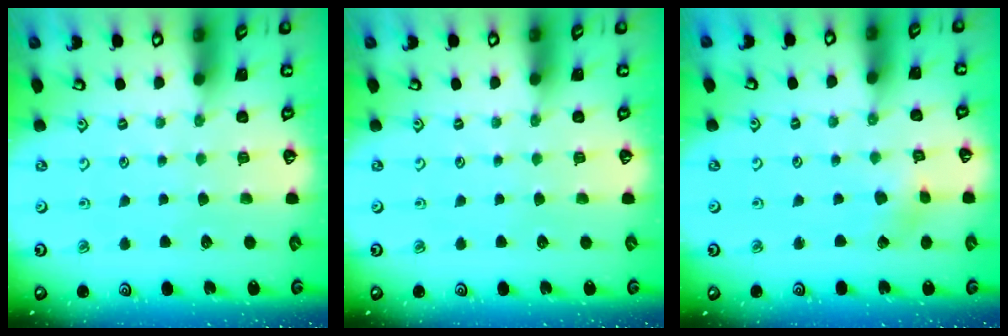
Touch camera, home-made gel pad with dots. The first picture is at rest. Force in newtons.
{"total": 0.0}
{"total": 2.3, "press": 2.2, "slide": 0.3}